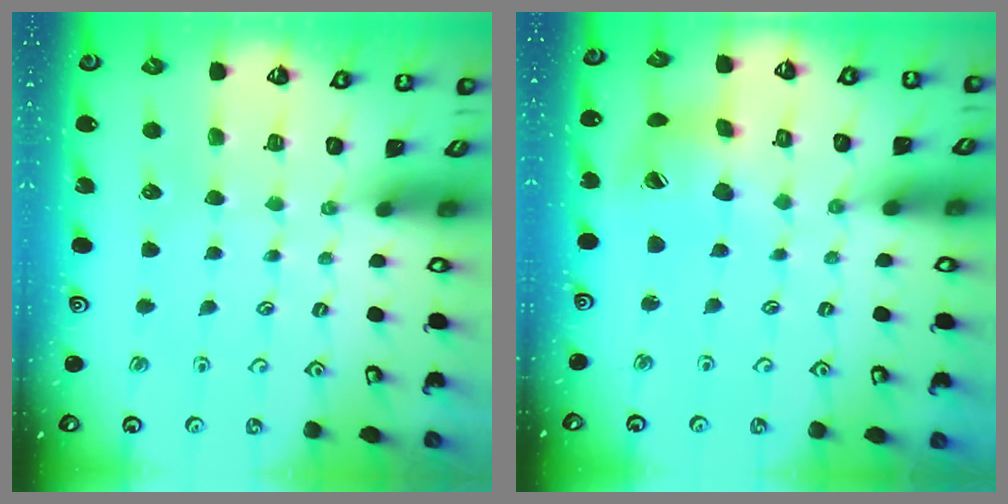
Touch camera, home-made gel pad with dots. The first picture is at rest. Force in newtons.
{"total": 9.5, "press": 9.4, "slide": 1.2}